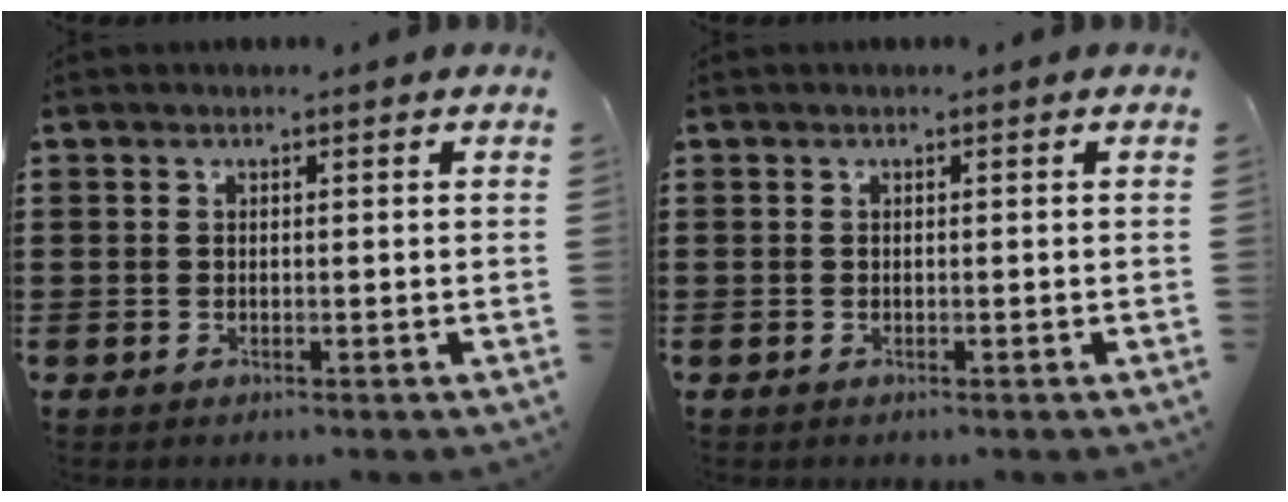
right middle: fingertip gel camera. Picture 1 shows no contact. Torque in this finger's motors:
{"motor_torque": [-2.14, 0.00, 0.06, 0.01]}